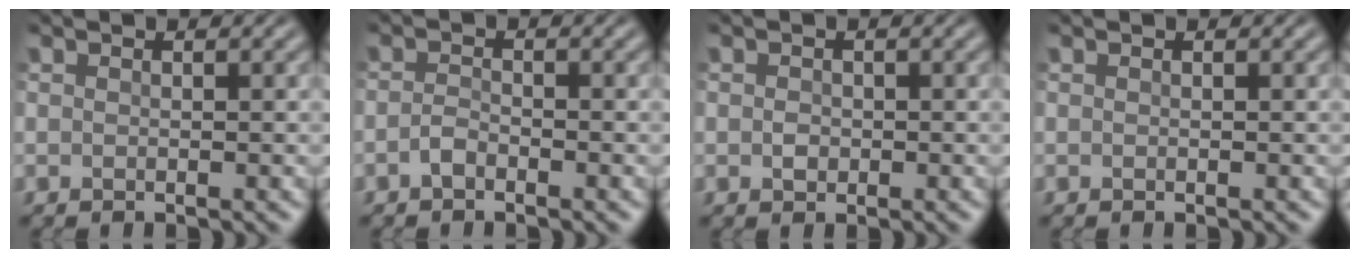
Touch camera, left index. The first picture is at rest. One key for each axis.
{"total": 0.9, "fx": -0.6, "fy": 0.4, "fz": 0.5, "tx": -0.013, "ty": 0.008, "tz": -0.016}
{"total": 0.8, "fx": 0.0, "fy": 0.7, "fz": 0.3, "tx": -0.006, "ty": 0.002, "tz": -0.002}
{"total": 0.0}